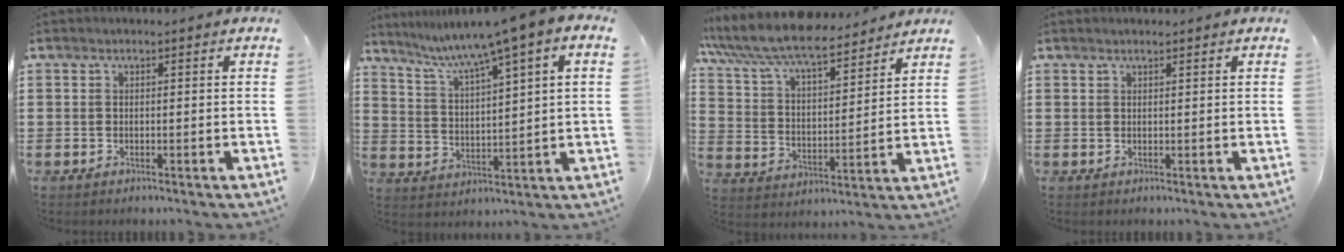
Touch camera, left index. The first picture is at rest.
{"total": 6.7, "force": [5.0, -0.3, 4.4], "torque": [-0.106, -0.032, 0.076]}
{"total": 8.6, "force": [7.7, 1.3, 3.4], "torque": [-0.100, -0.042, 0.134]}
{"total": 0.7, "force": [0.7, 0.1, 0.3], "torque": [-0.007, -0.001, 0.013]}